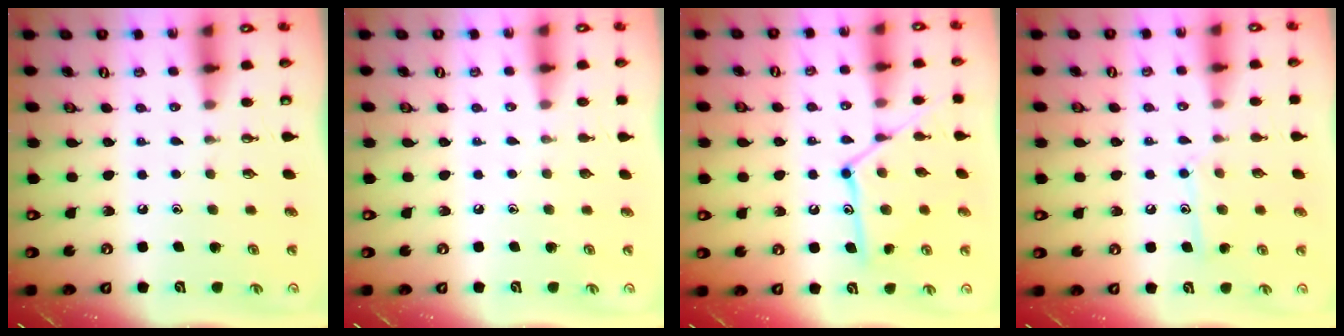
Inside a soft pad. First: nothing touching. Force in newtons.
{"total": 0.0}
{"total": 14.1, "press": 14.1, "slide": 0.9}
{"total": 9.0, "press": 9.0, "slide": 0.7}